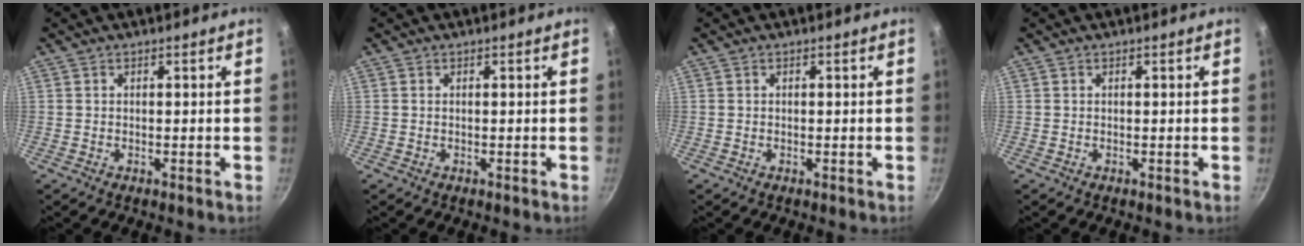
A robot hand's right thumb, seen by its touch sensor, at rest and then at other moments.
{"total": 0.0}
{"total": 0.0}
{"total": 0.0}